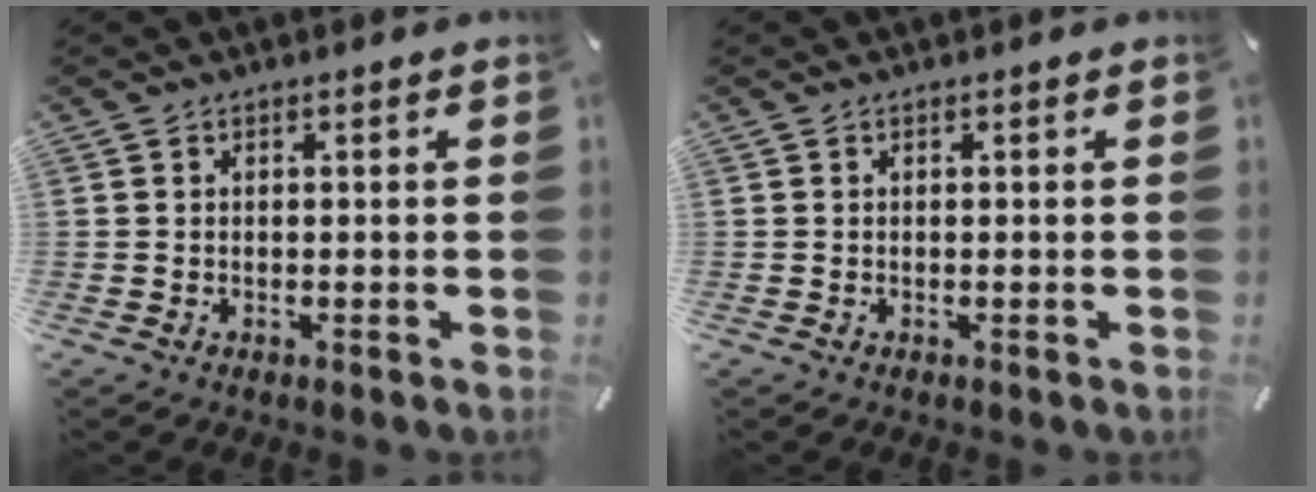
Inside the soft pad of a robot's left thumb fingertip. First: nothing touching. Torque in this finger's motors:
{"motor_torque": [0.01, 0.06, 0.00, -0.05, 0.00]}